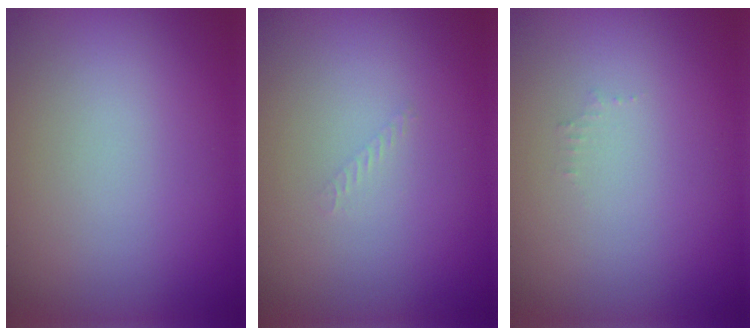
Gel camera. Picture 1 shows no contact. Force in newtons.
{"total": 0.6, "press": 0.6, "slide": 0.1}
{"total": 0.6, "press": 0.6, "slide": 0.1}